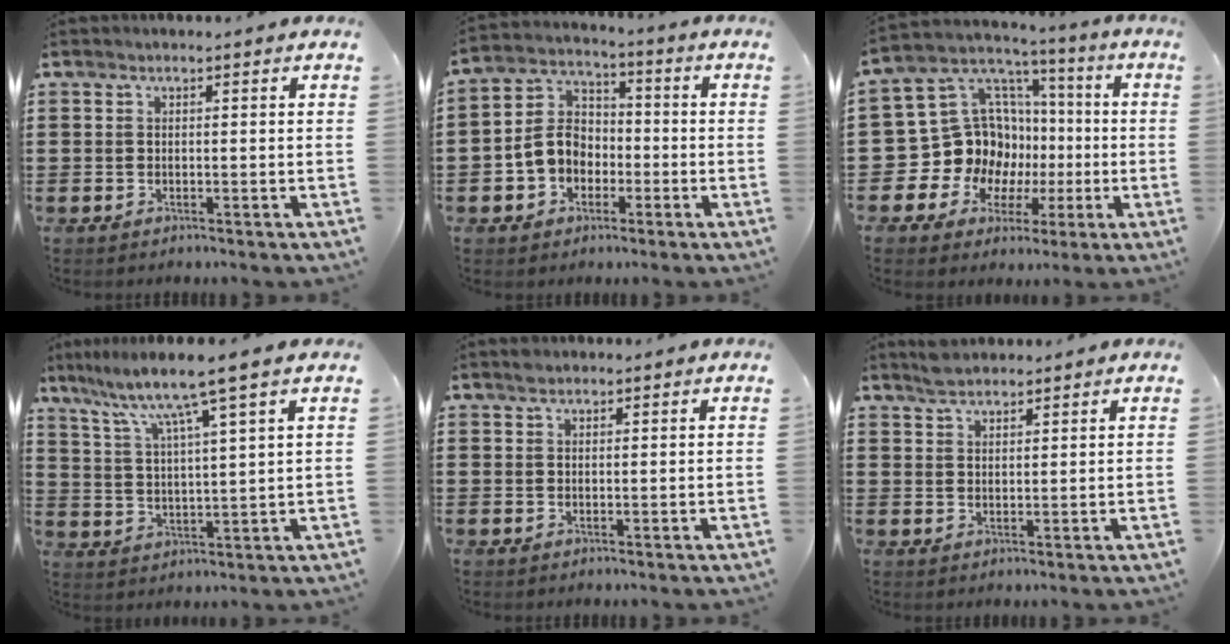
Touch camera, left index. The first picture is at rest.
{"total": 7.1, "force": [-2.1, 6.0, 3.2], "torque": [-0.092, 0.017, -0.044]}
{"total": 14.3, "force": [-1.3, 13.4, 4.9], "torque": [-0.140, -0.022, 0.000]}
{"total": 7.5, "force": [5.7, -0.7, 4.8], "torque": [-0.116, -0.033, 0.090]}
{"total": 1.2, "force": [1.0, 0.6, 0.1], "torque": [-0.006, 0.003, 0.020]}
{"total": 2.9, "force": [2.7, 0.9, 0.5], "torque": [-0.016, 0.002, 0.052]}